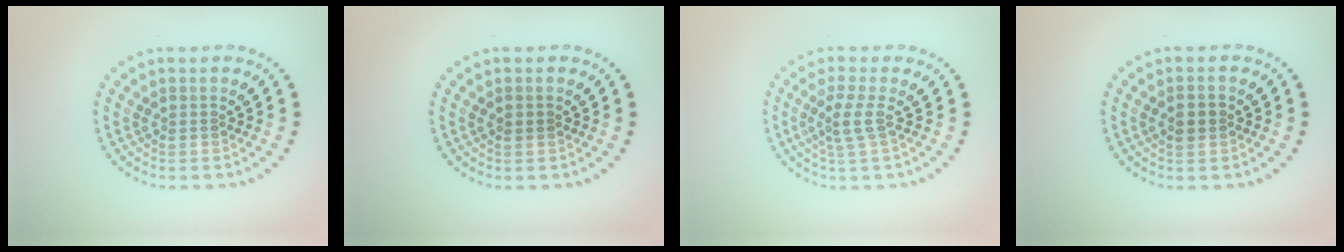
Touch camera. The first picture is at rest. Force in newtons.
{"total": 1.0, "press": 1.0, "slide": 0.0}
{"total": 2.2, "press": 1.5, "slide": 1.5}
{"total": 2.1, "press": 2.1, "slide": 0.0}